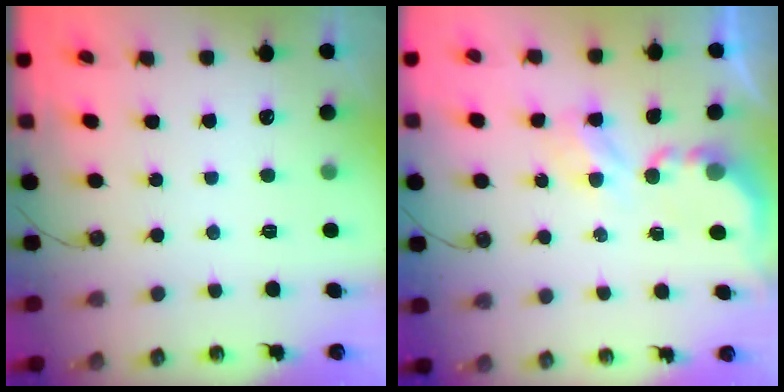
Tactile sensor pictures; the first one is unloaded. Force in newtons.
{"total": 4.0, "press": 4.0, "slide": 0.1}